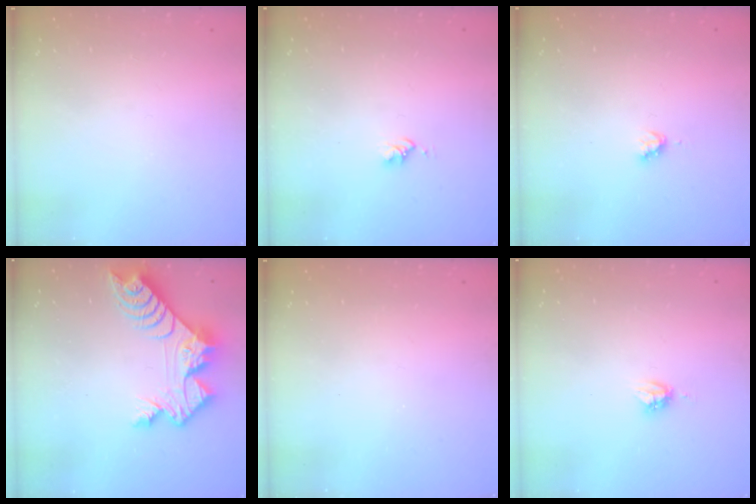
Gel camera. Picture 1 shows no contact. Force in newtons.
{"total": 2.6, "press": 2.6, "slide": 0.4}
{"total": 2.8, "press": 2.8, "slide": 0.3}
{"total": 11.8, "press": 11.7, "slide": 0.8}
{"total": 0.0}
{"total": 4.1, "press": 4.1, "slide": 0.2}